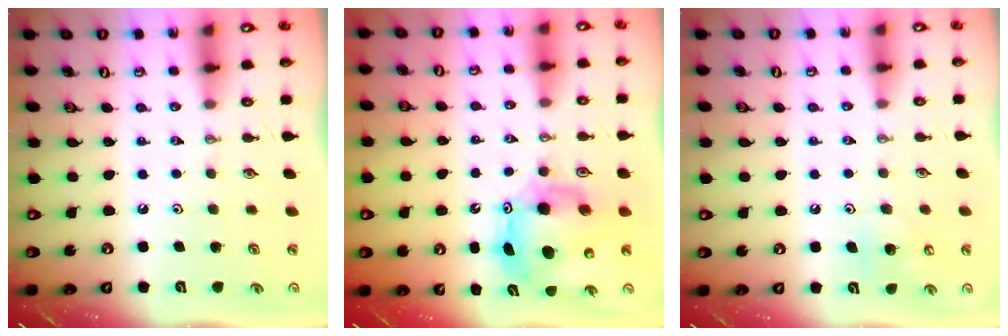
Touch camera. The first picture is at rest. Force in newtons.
{"total": 12.5, "press": 12.5, "slide": 0.7}
{"total": 8.3, "press": 8.2, "slide": 0.7}